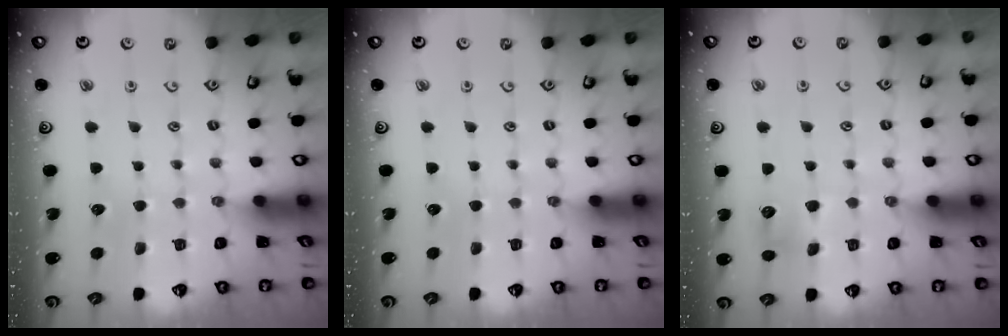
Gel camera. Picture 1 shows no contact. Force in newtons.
{"total": 0.0}
{"total": 4.9, "press": 4.8, "slide": 0.6}